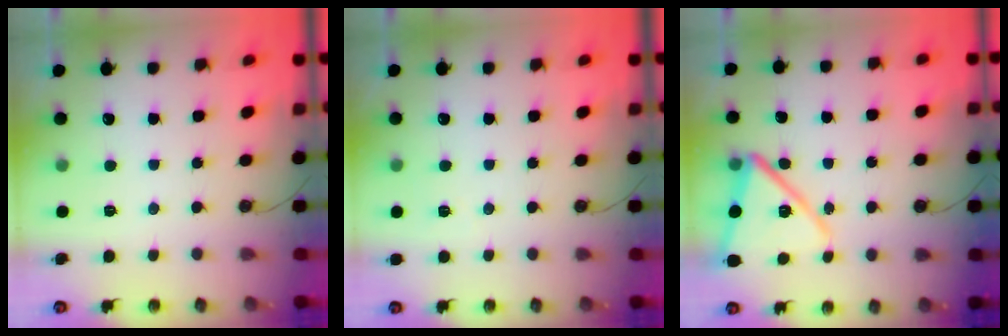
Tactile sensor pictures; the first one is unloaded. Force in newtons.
{"total": 10.4, "press": 2.6, "slide": 10.0}
{"total": 15.1, "press": 15.1, "slide": 1.1}